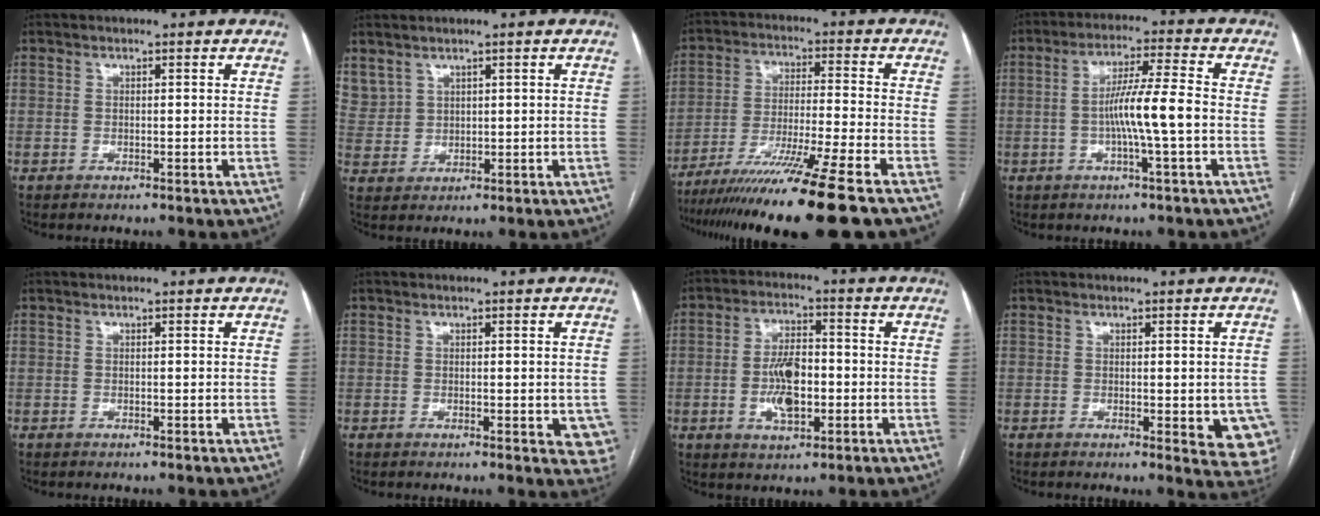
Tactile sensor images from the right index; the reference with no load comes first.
{"total": 6.1, "force": [4.2, 4.2, 1.6], "torque": [-0.048, 0.014, 0.103]}
{"total": 17.7, "force": [-13.4, -1.8, 11.5], "torque": [-0.186, -0.048, -0.224]}
{"total": 8.1, "force": [-1.4, -0.5, 7.9], "torque": [-0.144, 0.007, -0.027]}
{"total": 0.0}
{"total": 5.4, "force": [-0.9, 2.3, 4.8], "torque": [-0.036, -0.006, -0.009]}
{"total": 8.1, "force": [-1.5, 3.5, 7.2], "torque": [-0.140, 0.006, -0.024]}
{"total": 8.1, "force": [-1.7, 2.9, 7.4], "torque": [-0.067, -0.013, -0.016]}